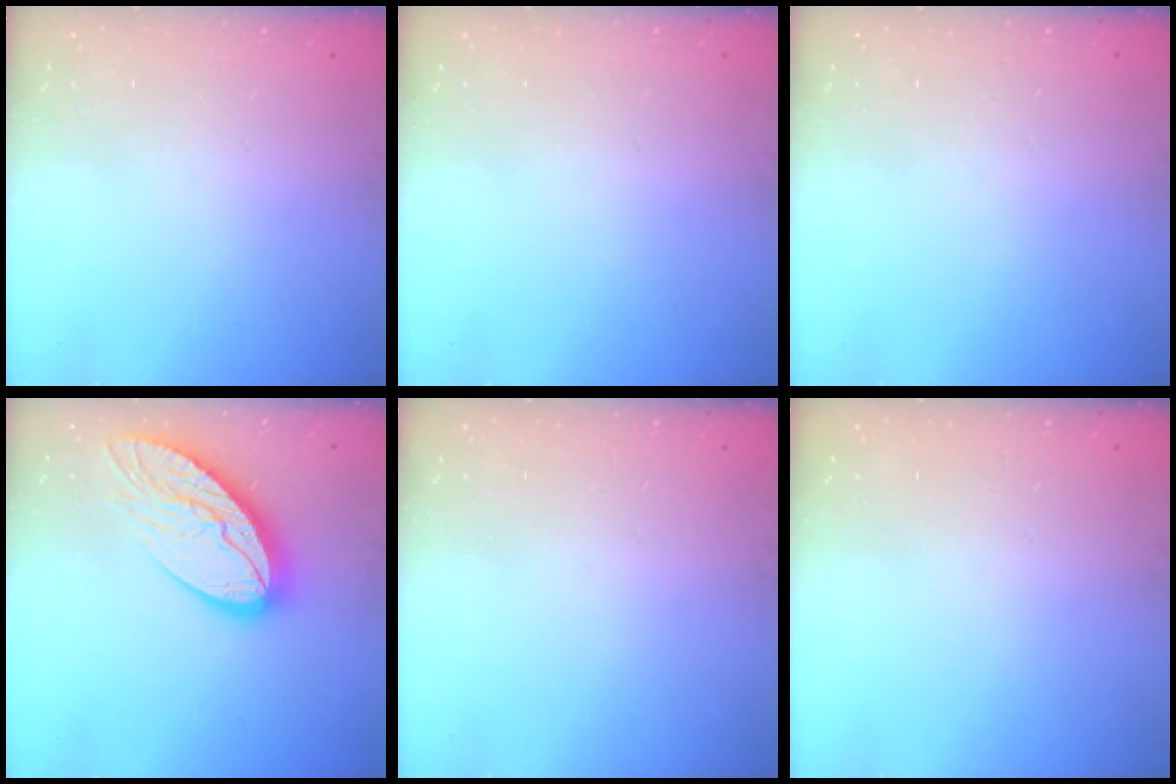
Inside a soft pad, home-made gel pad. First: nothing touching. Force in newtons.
{"total": 0.0}
{"total": 0.0}
{"total": 14.9, "press": 14.8, "slide": 1.8}
{"total": 0.0}
{"total": 0.0}